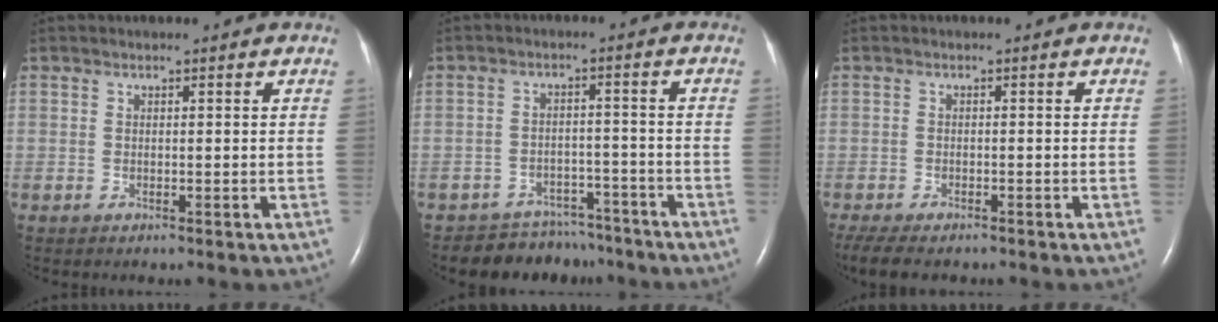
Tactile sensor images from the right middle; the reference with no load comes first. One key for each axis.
{"total": 7.6, "fx": -6.8, "fy": 3.5, "fz": -0.4, "tx": 0.018, "ty": 0.022, "tz": -0.095}
{"total": 7.9, "fx": -6.2, "fy": 2.7, "fz": 4.0, "tx": -0.076, "ty": -0.011, "tz": -0.094}